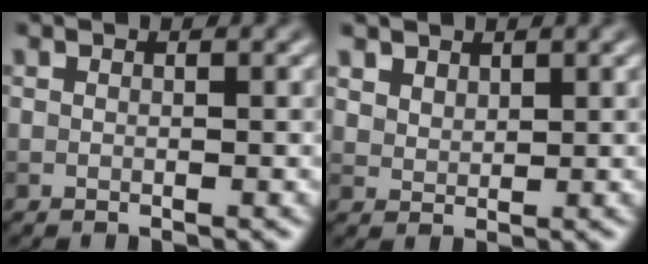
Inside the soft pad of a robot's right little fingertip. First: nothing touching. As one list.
[{"total": 2.2, "force": [1.7, 1.3, 0.6], "torque": [-0.022, -0.010, 0.045]}]